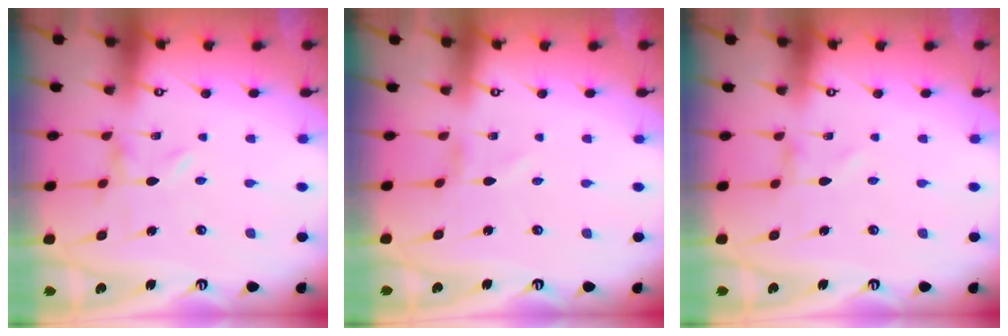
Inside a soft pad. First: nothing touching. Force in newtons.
{"total": 1.0, "press": 1.0, "slide": 0.1}
{"total": 0.9, "press": 0.9, "slide": 0.1}